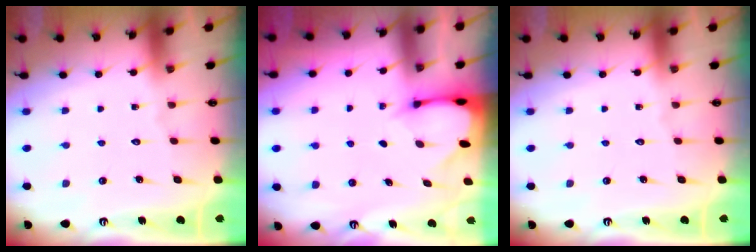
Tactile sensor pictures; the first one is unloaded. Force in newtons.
{"total": 2.0, "press": 2.0, "slide": 0.1}
{"total": 0.0}